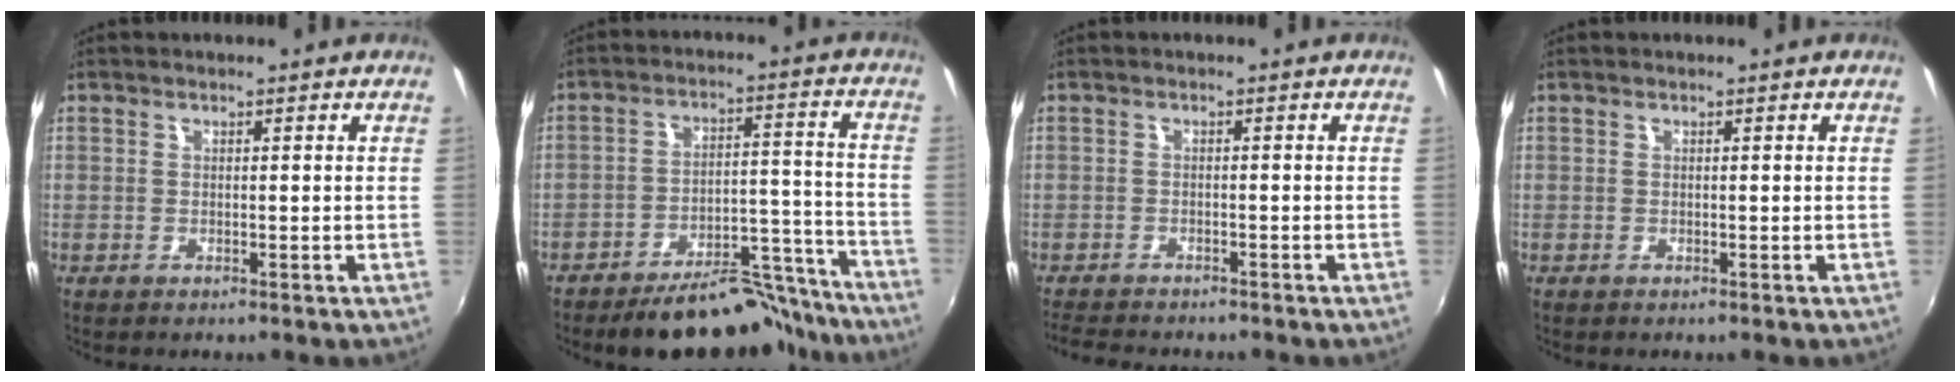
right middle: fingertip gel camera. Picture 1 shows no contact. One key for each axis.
{"total": 15.5, "fx": -14.0, "fy": 4.4, "fz": 5.0, "tx": -0.075, "ty": 0.041, "tz": -0.184}
{"total": 6.2, "fx": -5.7, "fy": 1.2, "fz": 2.1, "tx": -0.059, "ty": -0.015, "tz": -0.094}
{"total": 0.0}